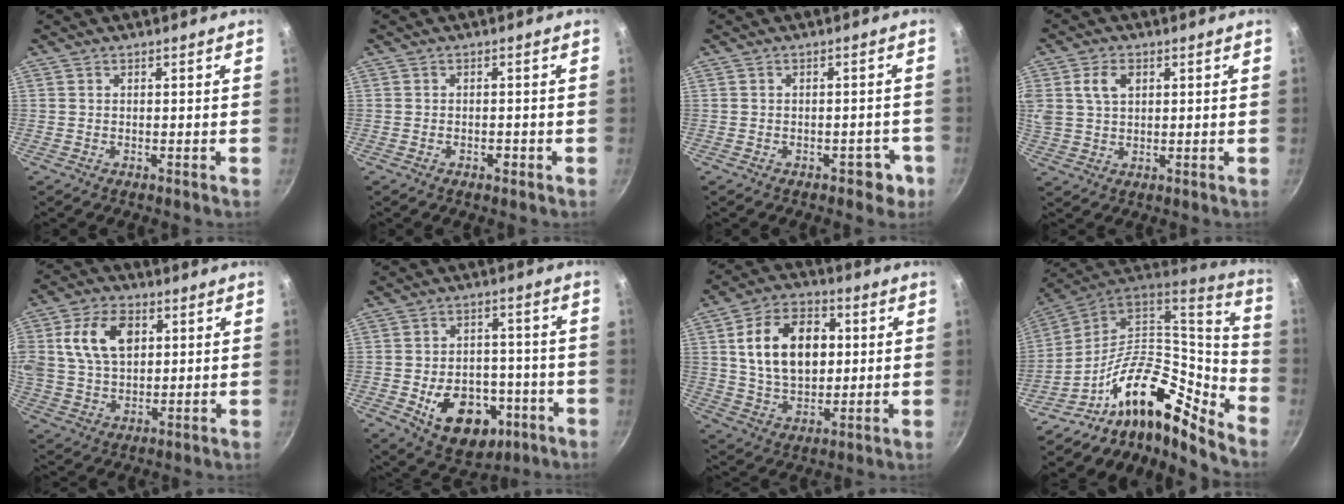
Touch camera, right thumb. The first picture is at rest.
{"total": 1.4, "force": [-0.7, 0.8, 0.9], "torque": [-0.012, 0.004, -0.010]}
{"total": 3.5, "force": [-1.8, 2.3, 2.0], "torque": [0.000, 0.026, -0.008]}
{"total": 7.5, "force": [2.6, 5.2, 4.7], "torque": [-0.085, 0.006, 0.049]}
{"total": 13.3, "force": [3.7, 9.0, 9.1], "torque": [-0.157, 0.006, 0.066]}
{"total": 15.5, "force": [-5.4, 10.7, 9.8], "torque": [-0.107, 0.027, -0.063]}
{"total": 16.7, "force": [3.0, 11.2, 12.0], "torque": [-0.174, 0.002, 0.050]}
{"total": 19.4, "force": [-11.2, 9.0, 13.0], "torque": [-0.167, 0.086, -0.215]}